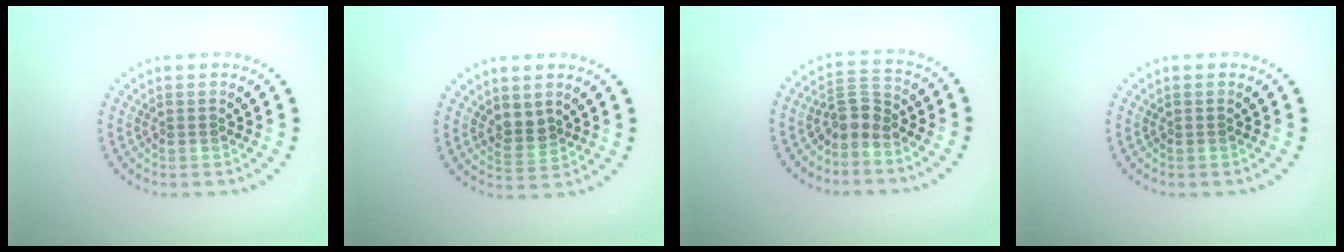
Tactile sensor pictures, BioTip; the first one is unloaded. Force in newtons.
{"total": 2.0, "press": 1.7, "slide": 1.0}
{"total": 2.3, "press": 1.9, "slide": 1.4}
{"total": 0.0}